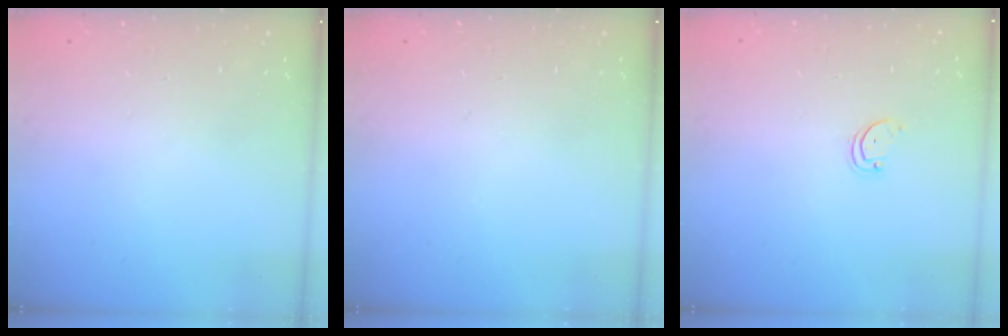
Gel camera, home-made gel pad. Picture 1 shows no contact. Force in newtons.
{"total": 0.0}
{"total": 1.5, "press": 1.5, "slide": 0.1}